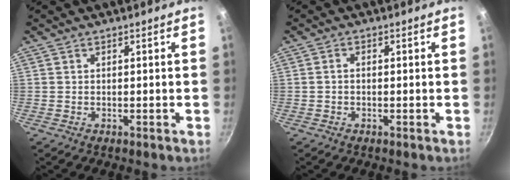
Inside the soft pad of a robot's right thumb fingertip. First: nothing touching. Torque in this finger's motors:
{"motor_torque": [0.04, -0.15, -0.62, 0.01, 0.02]}